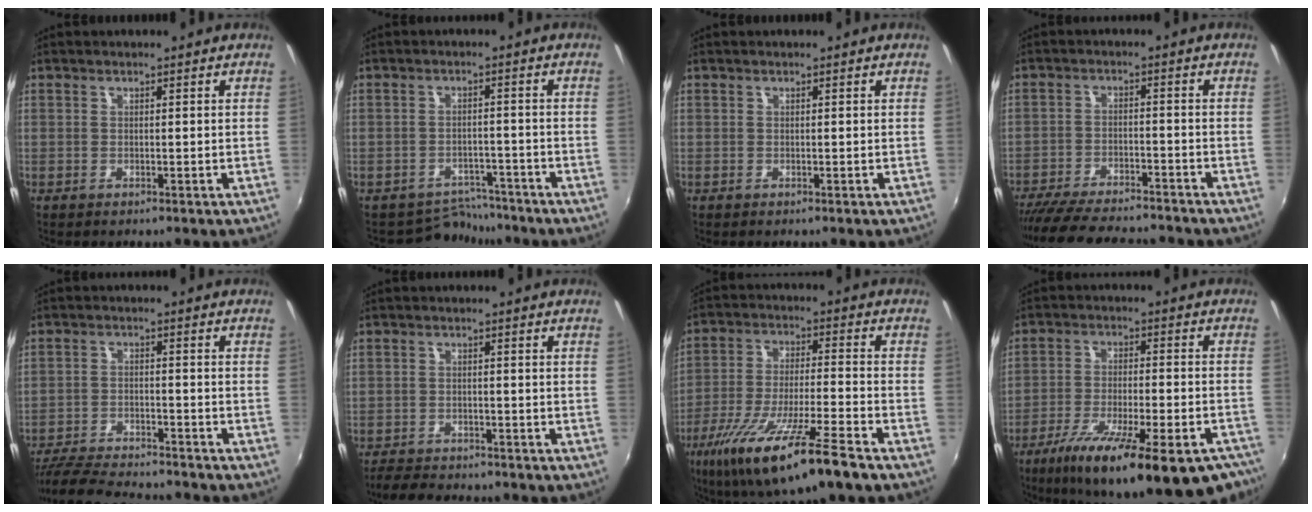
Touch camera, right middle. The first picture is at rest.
{"total": 5.5, "force": [-5.1, 2.0, -0.9], "torque": [0.009, 0.009, -0.077]}
{"total": 0.0}
{"total": 16.6, "force": [-14.6, 3.5, 7.0], "torque": [-0.147, -0.025, -0.224]}
{"total": 15.1, "force": [-13.5, 2.5, 6.1], "torque": [-0.140, -0.022, -0.219]}
{"total": 6.0, "force": [-5.4, 2.0, 1.6], "torque": [-0.055, -0.008, -0.090]}
{"total": 19.7, "force": [-12.9, 2.3, 14.7], "torque": [-0.279, -0.054, -0.223]}
{"total": 25.6, "force": [-18.0, 6.9, 16.9], "torque": [-0.282, -0.053, -0.257]}